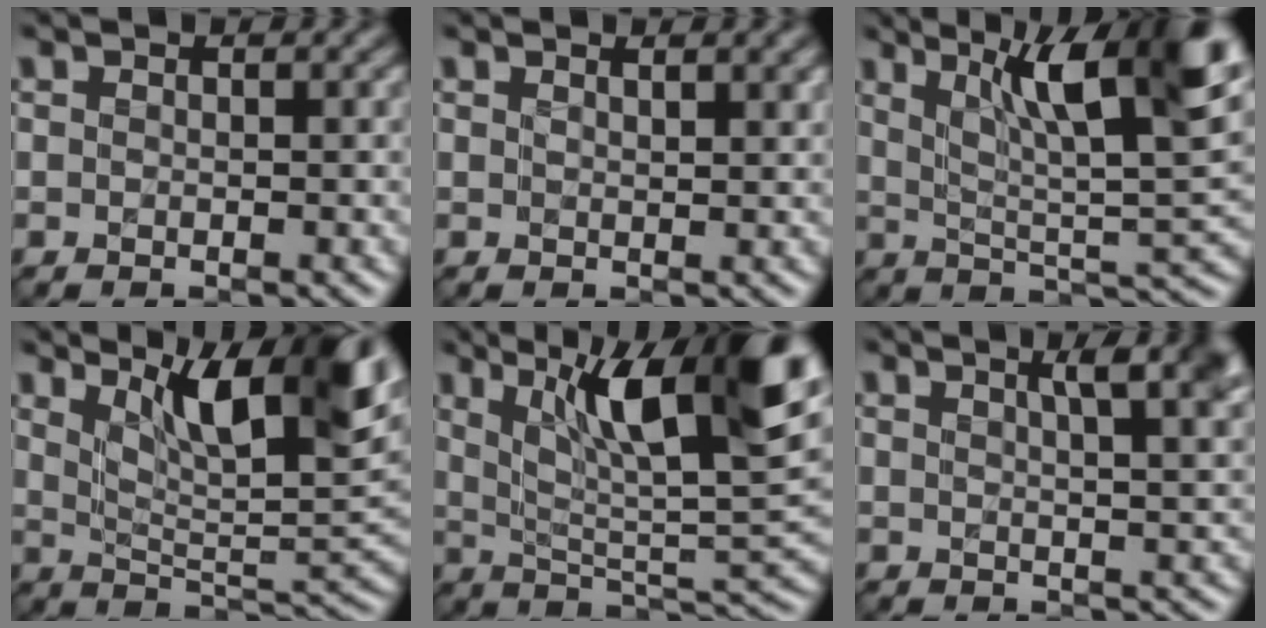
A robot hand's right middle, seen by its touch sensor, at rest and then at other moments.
{"total": 1.5, "force": [1.1, 0.4, 1.0], "torque": [-0.007, 0.000, 0.017]}
{"total": 11.7, "force": [5.1, 3.3, 10.0], "torque": [-0.146, 0.006, 0.081]}
{"total": 11.1, "force": [6.0, 3.1, 8.8], "torque": [-0.125, 0.005, 0.101]}
{"total": 12.8, "force": [5.3, 4.0, 10.9], "torque": [-0.162, -0.001, 0.086]}
{"total": 6.4, "force": [3.1, 2.3, 5.1], "torque": [-0.033, 0.029, 0.019]}